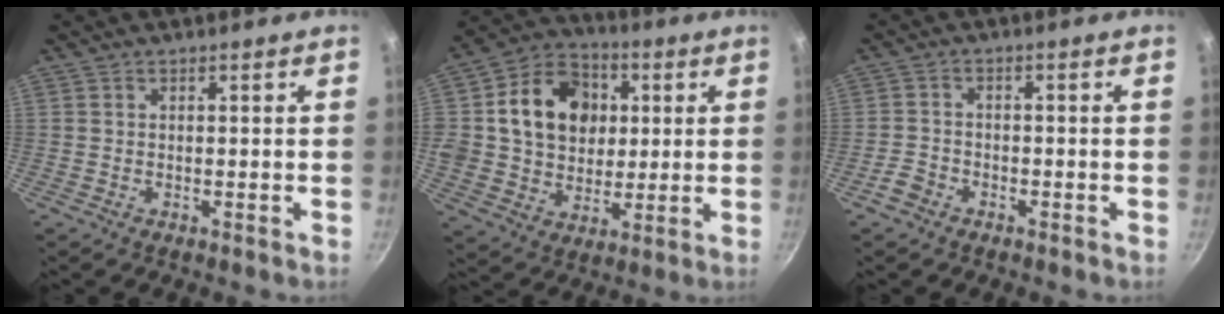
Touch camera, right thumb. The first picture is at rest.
{"total": 17.8, "force": [3.4, 14.6, 9.6], "torque": [-0.136, 0.014, 0.053]}
{"total": 3.2, "force": [-2.2, 2.1, 1.1], "torque": [-0.025, 0.023, -0.041]}